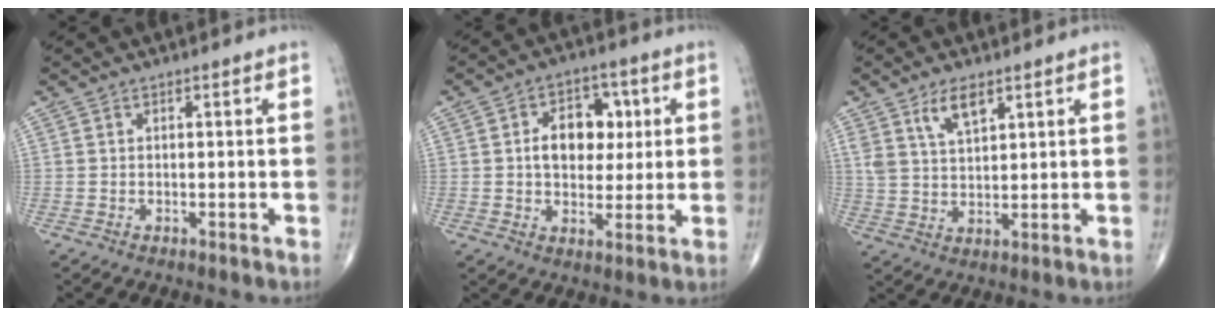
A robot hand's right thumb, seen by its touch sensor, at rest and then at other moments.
{"total": 10.3, "force": [1.7, 7.3, 7.1], "torque": [-0.065, 0.007, 0.026]}
{"total": 6.0, "force": [3.6, 2.5, 4.1], "torque": [-0.068, -0.021, 0.072]}